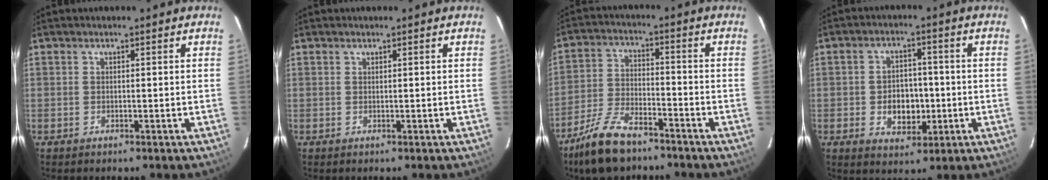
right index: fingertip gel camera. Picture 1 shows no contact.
{"total": 0.0}
{"total": 11.7, "force": [-8.9, 4.4, 6.2], "torque": [-0.142, -0.010, -0.168]}
{"total": 7.1, "force": [-1.4, 5.3, 4.5], "torque": [-0.086, 0.005, -0.011]}